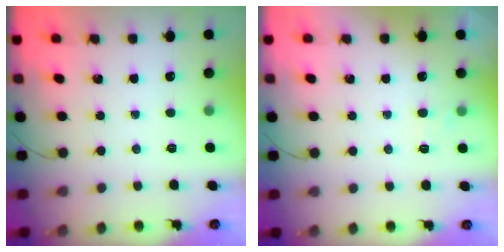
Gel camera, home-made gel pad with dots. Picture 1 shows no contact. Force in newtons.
{"total": 4.2, "press": 4.1, "slide": 1.1}